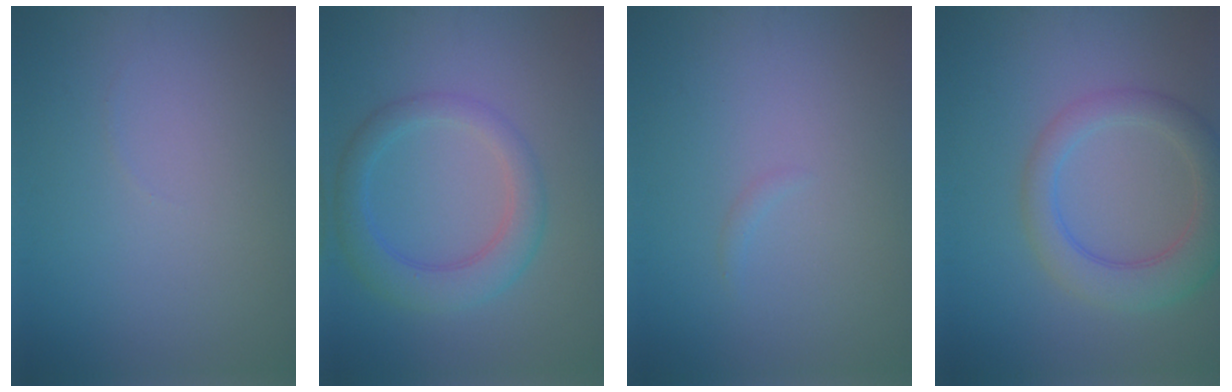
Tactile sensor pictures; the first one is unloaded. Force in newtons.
{"total": 4.1, "press": 4.1, "slide": 0.1}
{"total": 0.5, "press": 0.5, "slide": 0.1}
{"total": 4.9, "press": 4.9, "slide": 0.4}